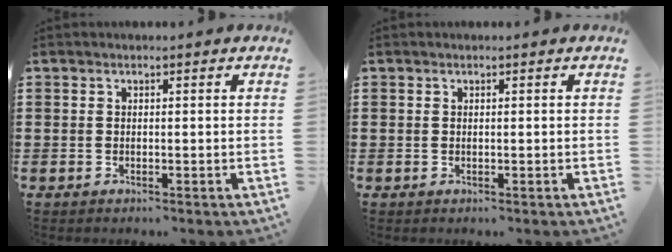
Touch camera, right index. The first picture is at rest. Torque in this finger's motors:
{"motor_torque": [0.95, 1.19, 0.00, 0.01]}